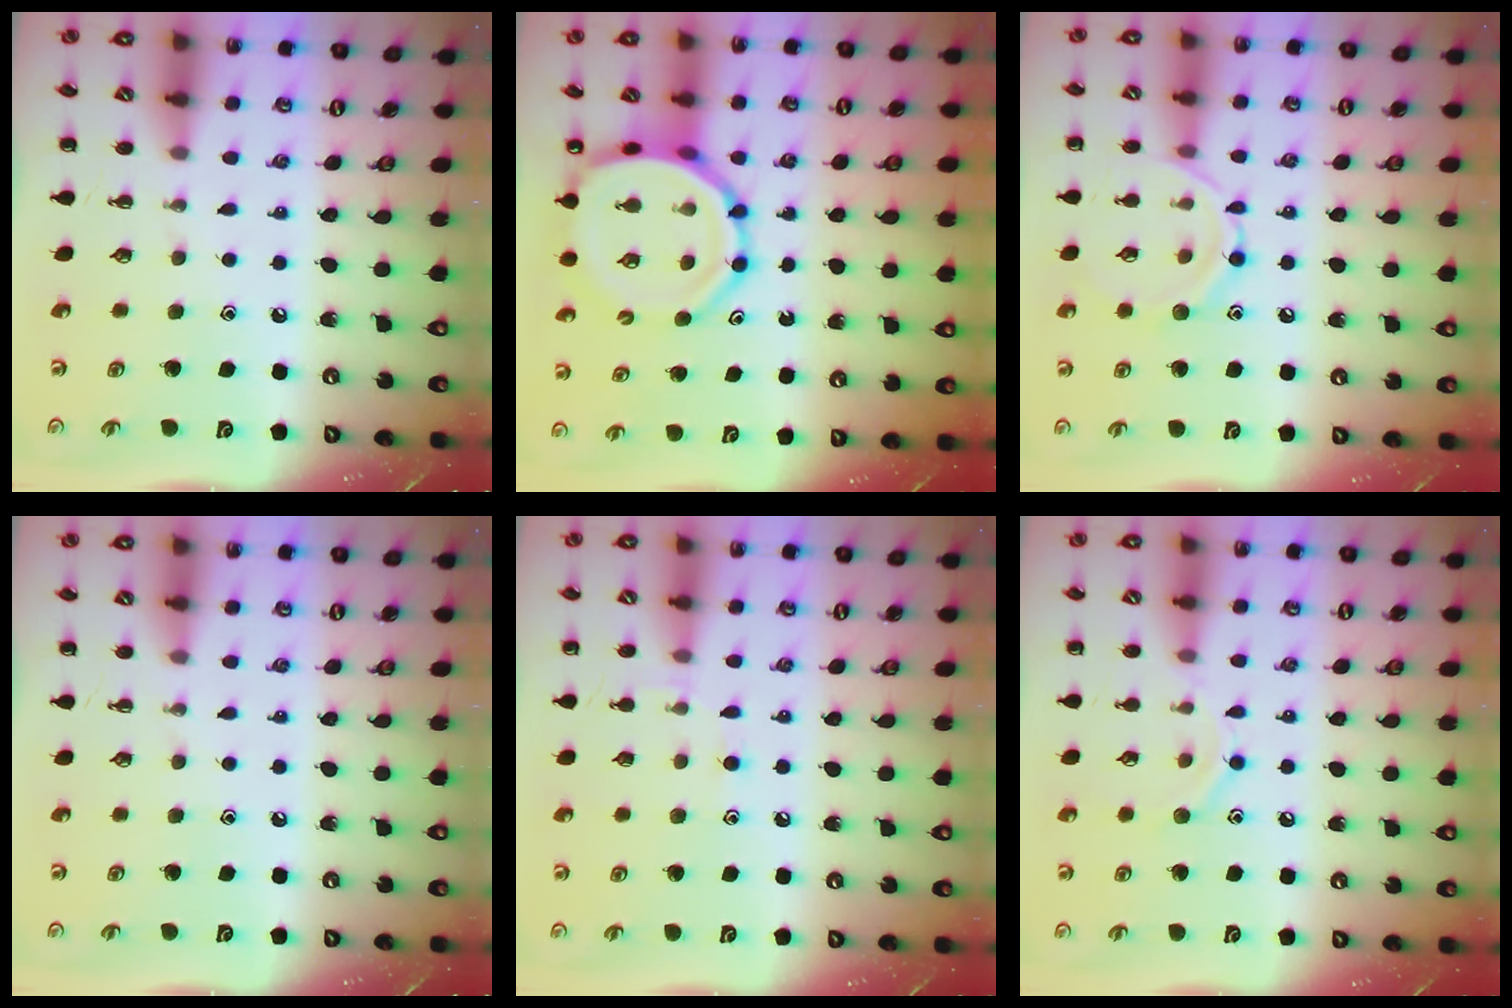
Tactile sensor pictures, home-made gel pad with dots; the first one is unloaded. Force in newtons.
{"total": 12.5, "press": 11.9, "slide": 3.7}
{"total": 10.0, "press": 10.0, "slide": 0.5}
{"total": 0.0}
{"total": 6.8, "press": 6.4, "slide": 2.3}
{"total": 9.0, "press": 8.9, "slide": 1.5}